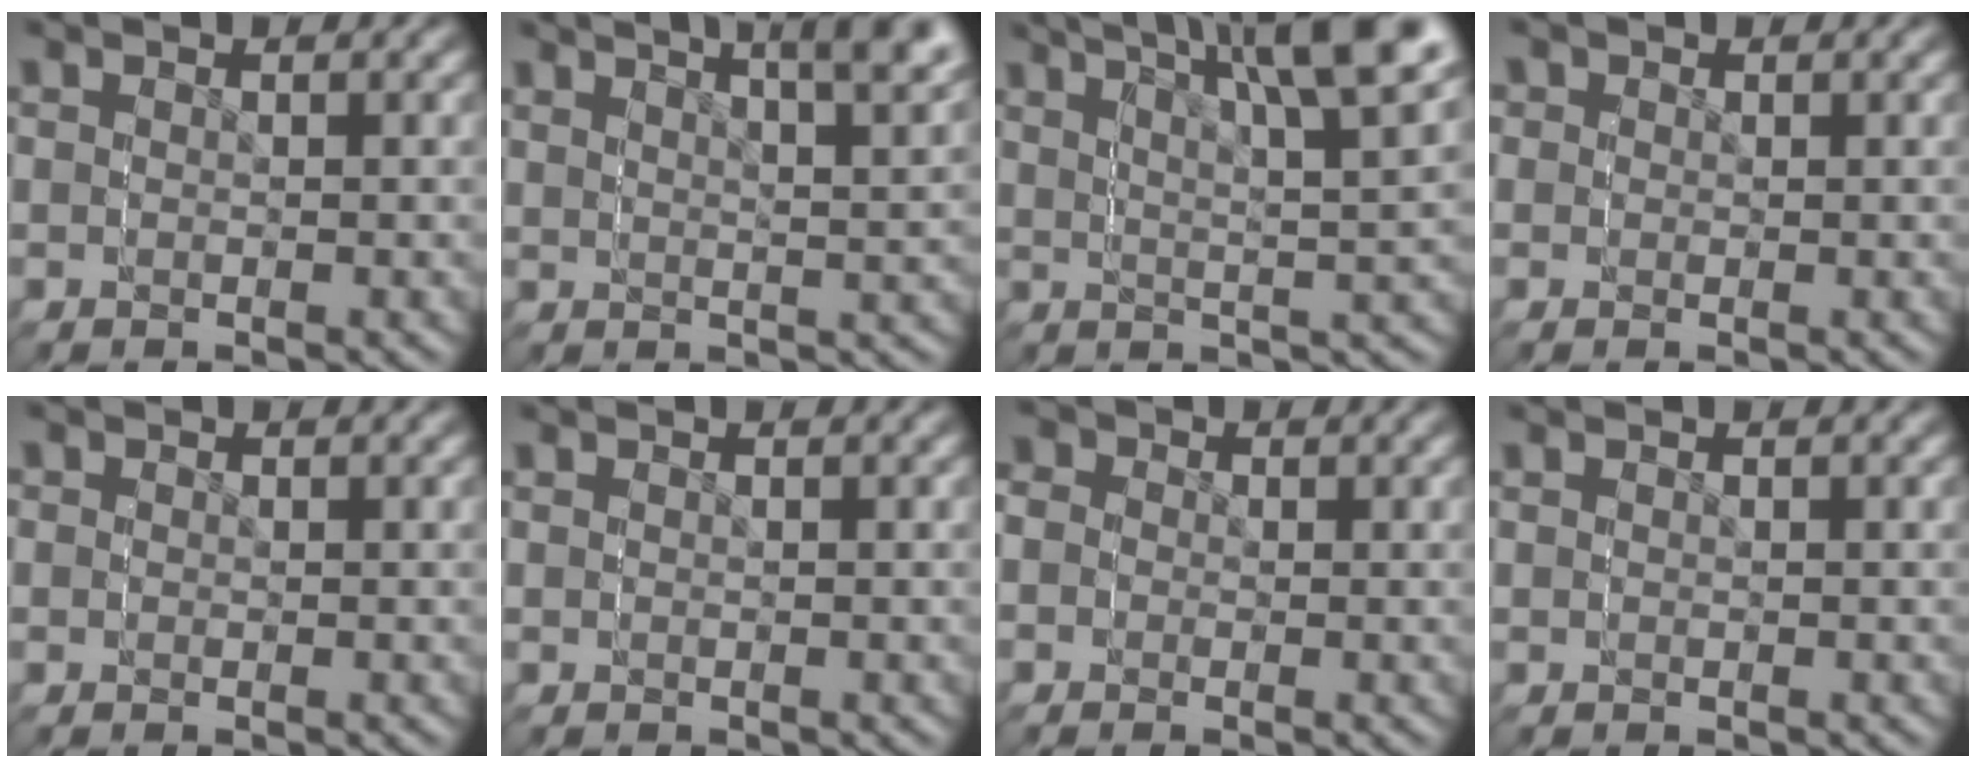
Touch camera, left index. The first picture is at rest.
{"total": 3.7, "force": [3.3, -0.6, 1.6], "torque": [-0.011, 0.023, 0.046]}
{"total": 7.2, "force": [4.9, 0.6, 5.3], "torque": [-0.070, 0.036, 0.057]}
{"total": 2.3, "force": [0.6, 2.2, 0.0], "torque": [-0.001, -0.019, 0.013]}
{"total": 1.6, "force": [0.2, 1.6, 0.0], "torque": [0.000, -0.015, 0.005]}
{"total": 0.0}
{"total": 3.8, "force": [0.2, 3.8, -0.2], "torque": [-0.010, -0.029, 0.006]}
{"total": 0.0}